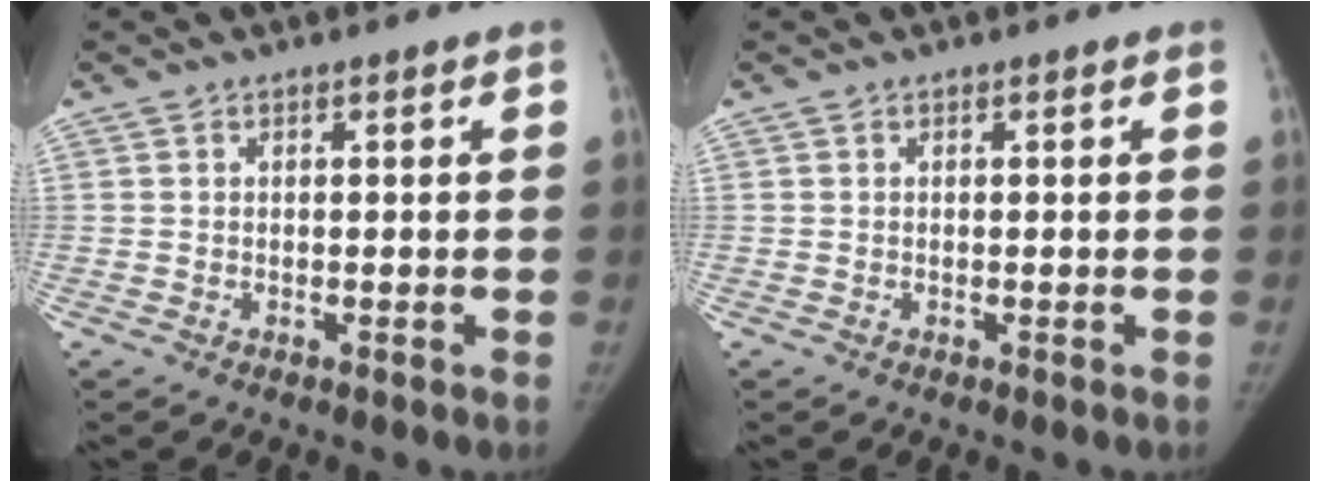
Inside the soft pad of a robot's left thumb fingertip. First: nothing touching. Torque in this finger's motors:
{"motor_torque": [0.00, 0.00, -0.18, -0.19, 0.00]}